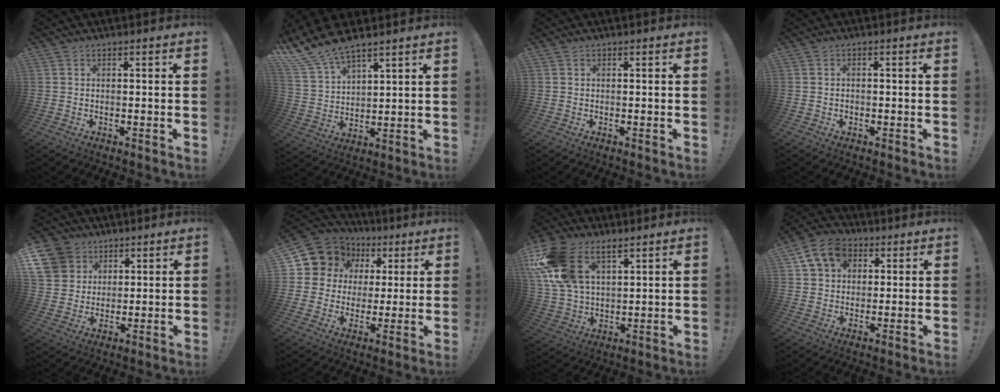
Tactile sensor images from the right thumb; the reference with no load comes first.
{"total": 11.0, "force": [9.7, 3.2, 4.2], "torque": [-0.111, -0.058, 0.186]}
{"total": 0.0}
{"total": 0.6, "force": [-0.2, 0.6, 0.2], "torque": [-0.003, 0.003, -0.003]}
{"total": 12.1, "force": [5.7, 10.0, 3.6], "torque": [-0.061, -0.030, 0.117]}
{"total": 12.2, "force": [5.9, 10.1, 3.6], "torque": [-0.064, -0.034, 0.125]}
{"total": 18.2, "force": [9.5, 11.2, 10.7], "torque": [-0.215, -0.037, 0.178]}
{"total": 11.7, "force": [4.9, 9.2, 5.4], "torque": [-0.088, -0.010, 0.099]}